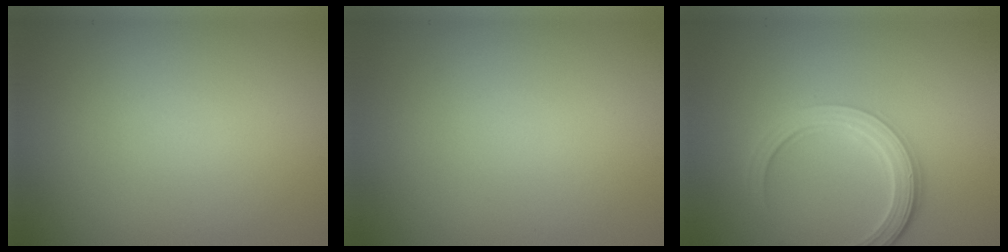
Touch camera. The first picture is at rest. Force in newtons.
{"total": 0.0}
{"total": 4.4, "press": 3.4, "slide": 2.7}